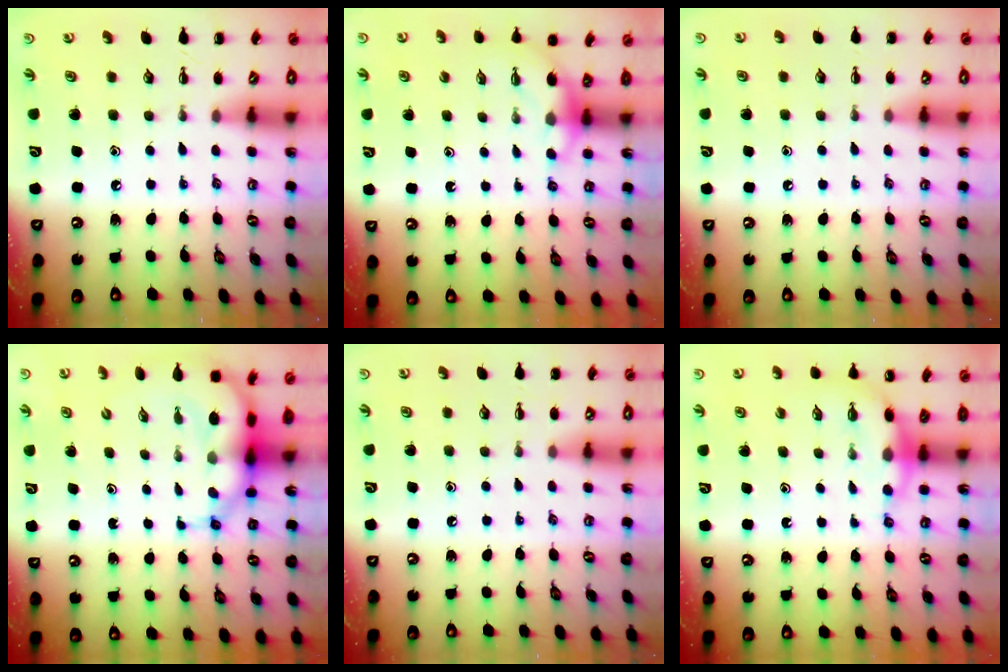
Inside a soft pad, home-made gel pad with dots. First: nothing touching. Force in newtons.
{"total": 3.9, "press": 3.9, "slide": 0.2}
{"total": 3.9, "press": 3.6, "slide": 1.4}
{"total": 6.8, "press": 6.5, "slide": 1.9}
{"total": 3.9, "press": 3.6, "slide": 1.4}
{"total": 5.4, "press": 5.4, "slide": 0.6}